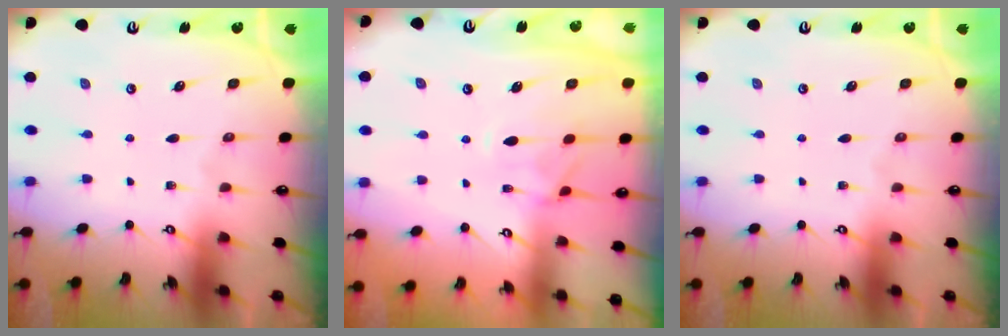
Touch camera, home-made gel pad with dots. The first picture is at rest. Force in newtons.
{"total": 1.4, "press": 1.1, "slide": 0.9}
{"total": 0.0}